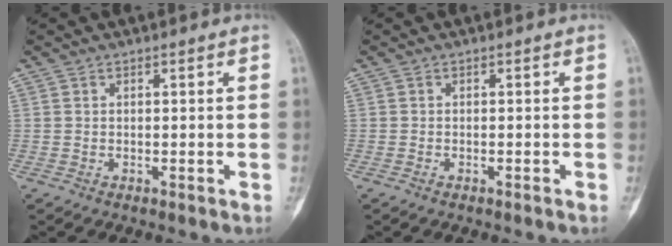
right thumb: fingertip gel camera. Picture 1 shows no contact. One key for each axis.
{"total": 0.6, "fx": -0.5, "fy": 0.1, "fz": 0.4, "tx": -0.014, "ty": 0.008, "tz": -0.001}